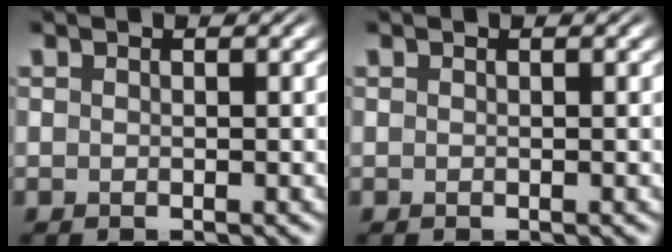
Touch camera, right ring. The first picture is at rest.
{"total": 0.0}